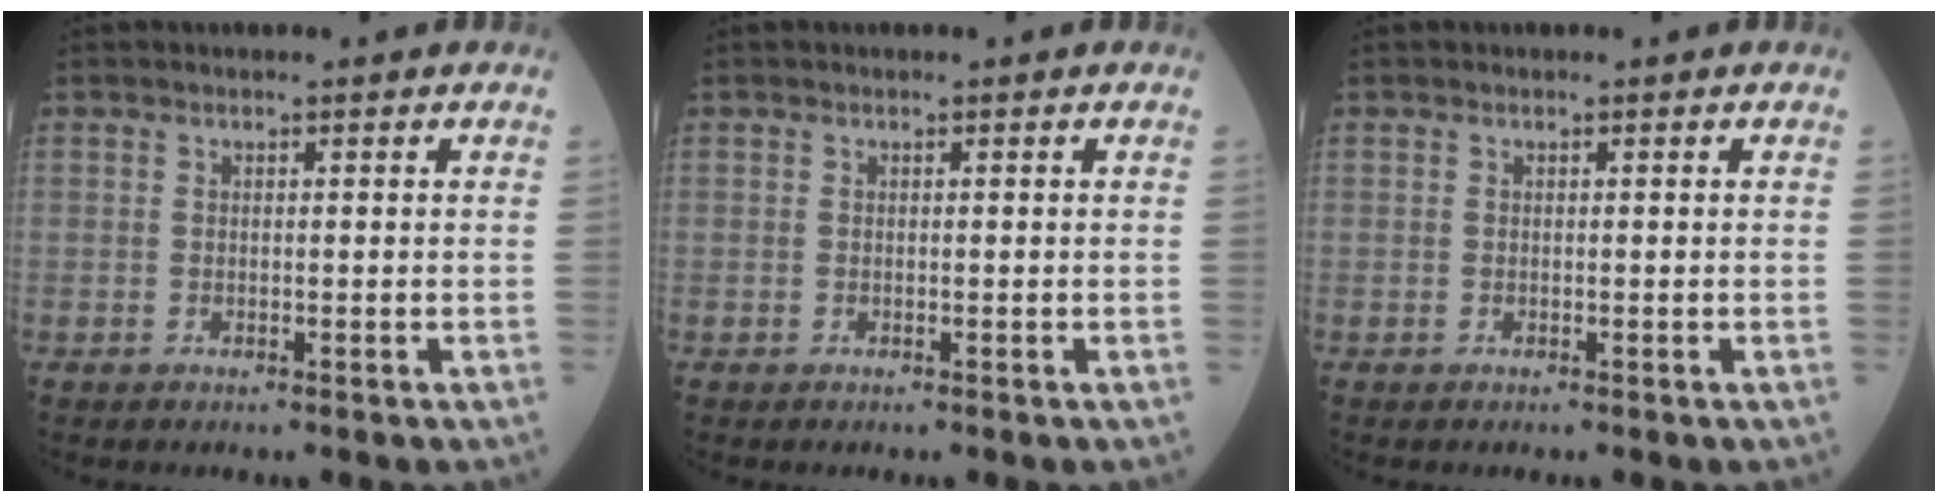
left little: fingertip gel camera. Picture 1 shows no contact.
{"total": 0.0}
{"total": 0.0}